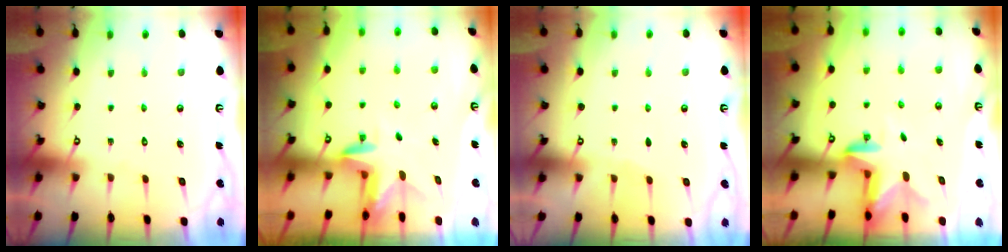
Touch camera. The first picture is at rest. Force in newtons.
{"total": 3.1, "press": 3.1, "slide": 0.2}
{"total": 2.3, "press": 2.3, "slide": 0.4}
{"total": 2.7, "press": 2.6, "slide": 0.5}